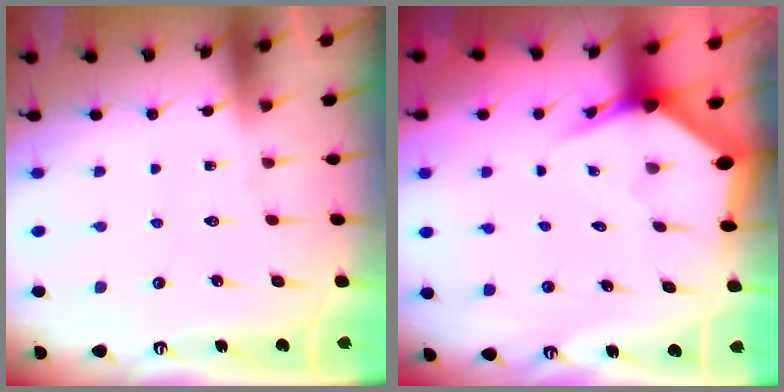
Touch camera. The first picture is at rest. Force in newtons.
{"total": 3.7, "press": 3.7, "slide": 0.4}